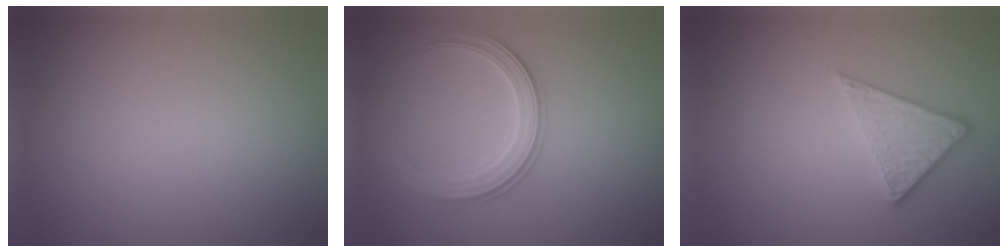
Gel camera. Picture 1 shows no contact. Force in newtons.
{"total": 3.1, "press": 3.1, "slide": 0.2}
{"total": 3.8, "press": 2.6, "slide": 2.7}